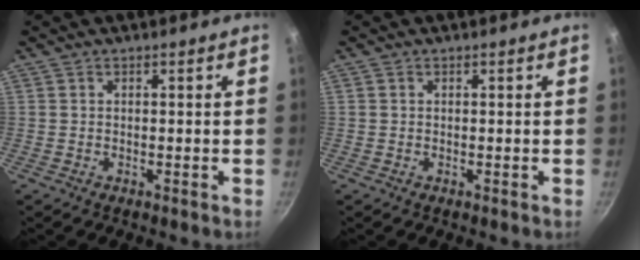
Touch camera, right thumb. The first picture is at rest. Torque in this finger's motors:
{"motor_torque": [0.70, 0.03, -0.22, 0.08, 0.02]}